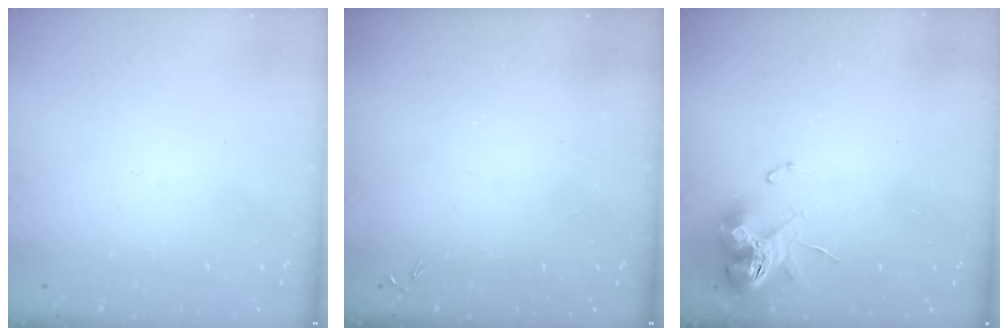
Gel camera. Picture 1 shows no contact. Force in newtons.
{"total": 0.0}
{"total": 9.9, "press": 9.8, "slide": 1.1}